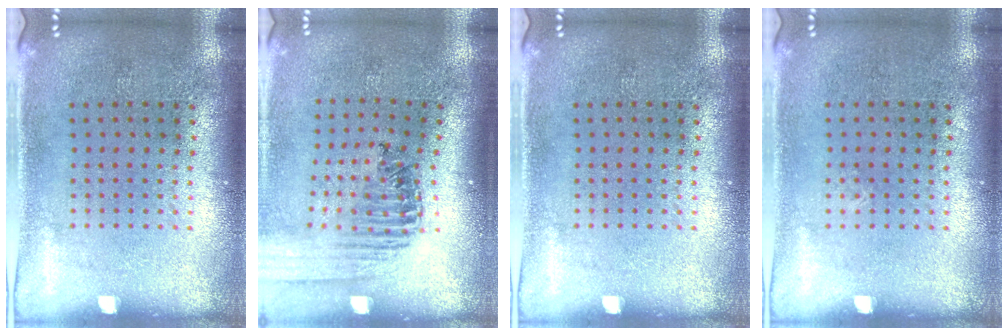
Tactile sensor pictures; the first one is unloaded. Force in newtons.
{"total": 1.3, "press": 1.3, "slide": 0.1}
{"total": 0.0}
{"total": 0.0}